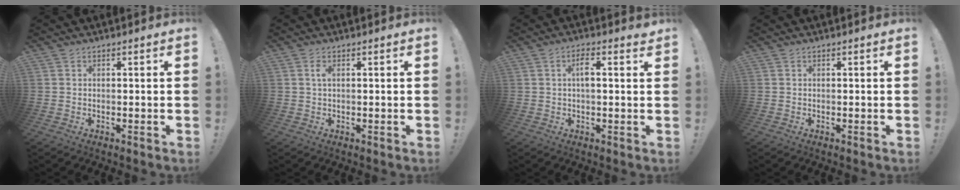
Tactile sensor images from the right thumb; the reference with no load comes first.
{"total": 1.6, "force": [0.4, 0.7, 1.4], "torque": [-0.023, 0.002, 0.004]}
{"total": 4.1, "force": [1.4, 1.3, 3.6], "torque": [-0.055, -0.009, 0.017]}
{"total": 0.0}